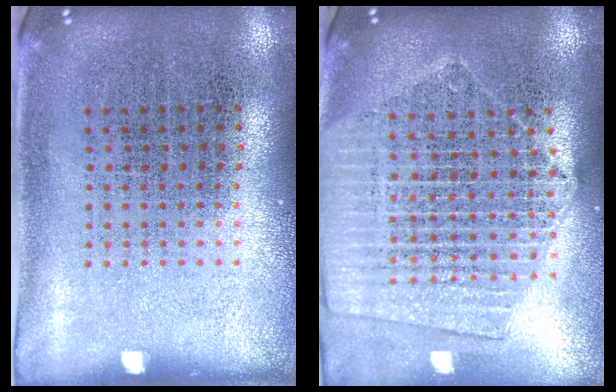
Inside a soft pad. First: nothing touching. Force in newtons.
{"total": 2.1, "press": 1.9, "slide": 0.9}